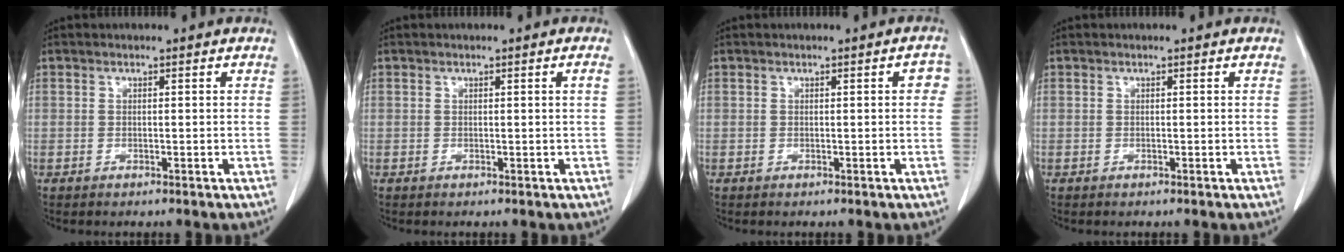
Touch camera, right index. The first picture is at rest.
{"total": 0.7, "force": [0.0, -0.2, 0.7], "torque": [-0.008, 0.000, -0.001]}
{"total": 2.1, "force": [0.0, 0.6, 2.0], "torque": [-0.014, 0.010, -0.002]}
{"total": 0.0}